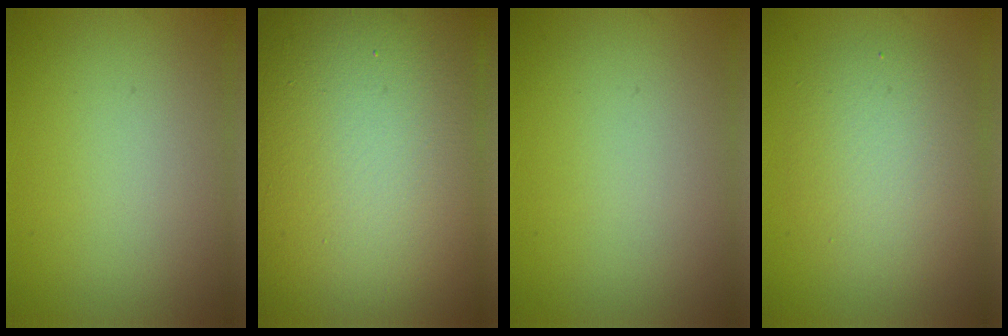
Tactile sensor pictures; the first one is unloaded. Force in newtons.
{"total": 30.8, "press": 30.8, "slide": 1.5}
{"total": 0.0}
{"total": 4.9, "press": 4.9, "slide": 0.2}